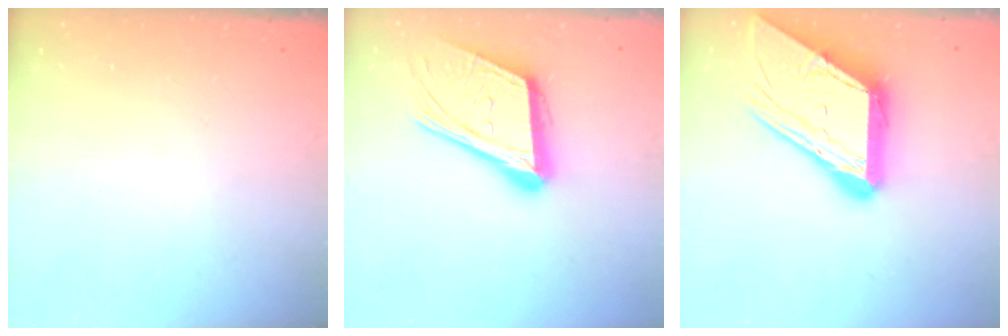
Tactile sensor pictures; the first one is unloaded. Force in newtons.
{"total": 20.1, "press": 19.6, "slide": 4.5}
{"total": 23.4, "press": 23.3, "slide": 2.5}